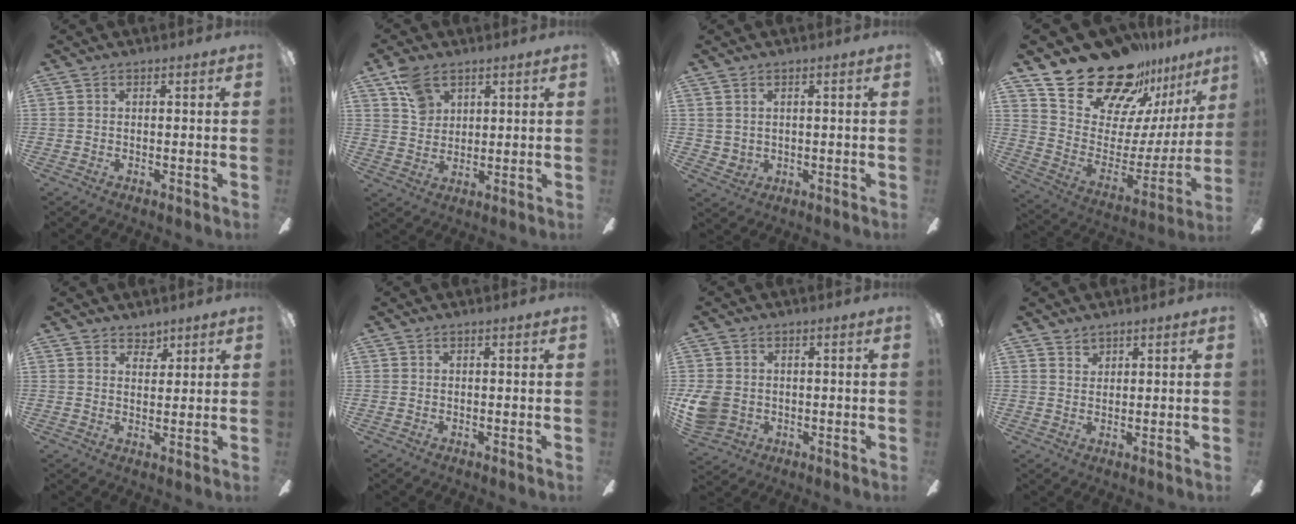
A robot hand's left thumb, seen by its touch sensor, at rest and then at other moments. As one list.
[{"total": 7.5, "force": [4.8, 4.7, 3.3], "torque": [-0.059, -0.010, 0.090]}, {"total": 5.8, "force": [1.9, 5.4, 1.1], "torque": [-0.065, -0.018, 0.043]}, {"total": 26.7, "force": [20.5, 12.7, 11.3], "torque": [-0.181, -0.140, 0.382]}, {"total": 3.7, "force": [3.1, 2.0, 0.6], "torque": [-0.005, -0.014, 0.056]}, {"total": 0.0}, {"total": 8.3, "force": [-0.8, 6.9, 4.4], "torque": [-0.110, 0.009, -0.012]}, {"total": 1.9, "force": [1.6, 0.9, 0.1], "torque": [0.004, -0.008, 0.031]}]